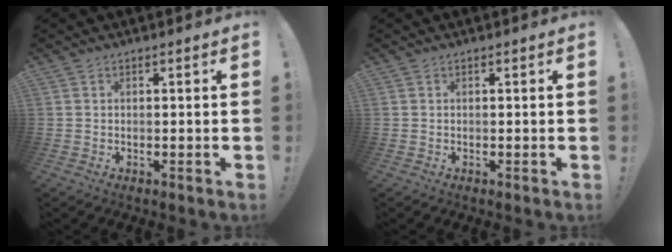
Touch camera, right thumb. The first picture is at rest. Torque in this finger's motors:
{"motor_torque": [-0.01, 0.00, 0.00, 0.00, 0.00]}